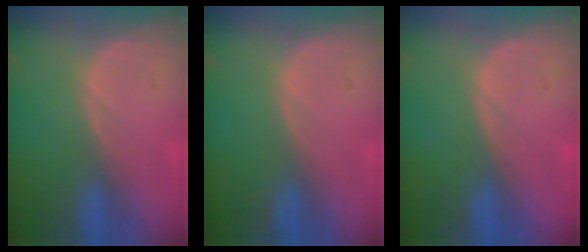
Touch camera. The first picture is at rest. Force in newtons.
{"total": 0.0}
{"total": 0.0}